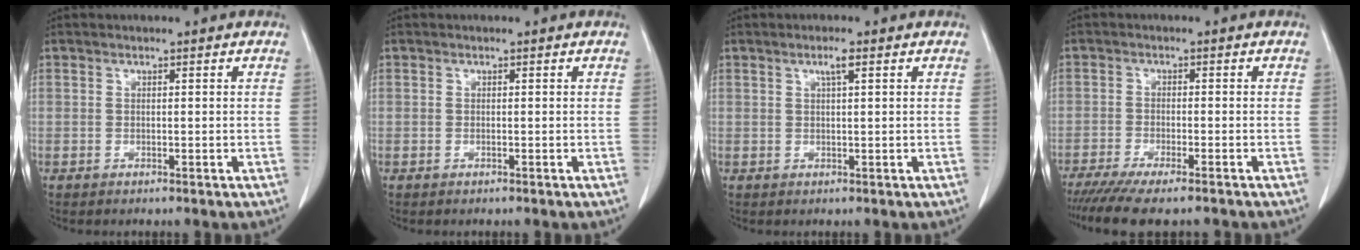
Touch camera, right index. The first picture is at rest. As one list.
[{"total": 0.0}, {"total": 1.8, "force": [0.9, 0.0, 1.6], "torque": [-0.031, 0.002, 0.015]}, {"total": 10.7, "force": [-9.0, 1.3, 5.7], "torque": [-0.079, -0.018, -0.137]}]